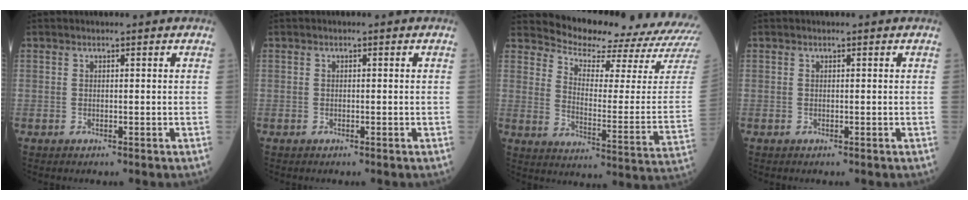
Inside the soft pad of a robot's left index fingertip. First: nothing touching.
{"total": 0.0}
{"total": 18.8, "force": [18.3, 0.7, 4.1], "torque": [-0.071, -0.113, 0.222]}
{"total": 0.0}